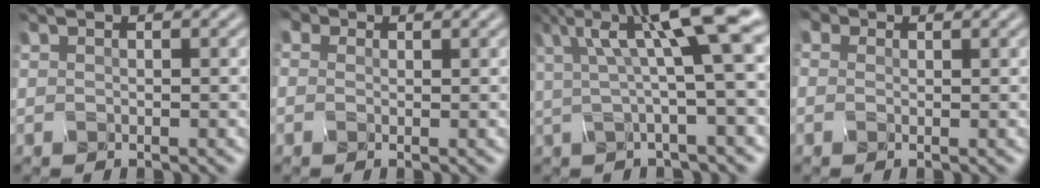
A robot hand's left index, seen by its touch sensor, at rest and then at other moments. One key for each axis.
{"total": 1.1, "fx": 0.7, "fy": 0.9, "fz": 0.0, "tx": -0.019, "ty": 0.000, "tz": 0.023}
{"total": 8.1, "fx": 2.5, "fy": 1.5, "fz": 7.6, "tx": -0.138, "ty": 0.013, "tz": 0.054}
{"total": 0.9, "fx": 0.5, "fy": 0.6, "fz": -0.2, "tx": -0.013, "ty": -0.002, "tz": 0.022}